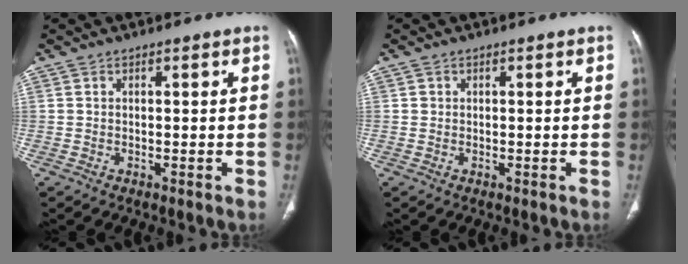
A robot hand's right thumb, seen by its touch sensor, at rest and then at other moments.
{"total": 0.6, "force": [0.2, 0.6, 0.0], "torque": [0.009, 0.005, 0.005]}